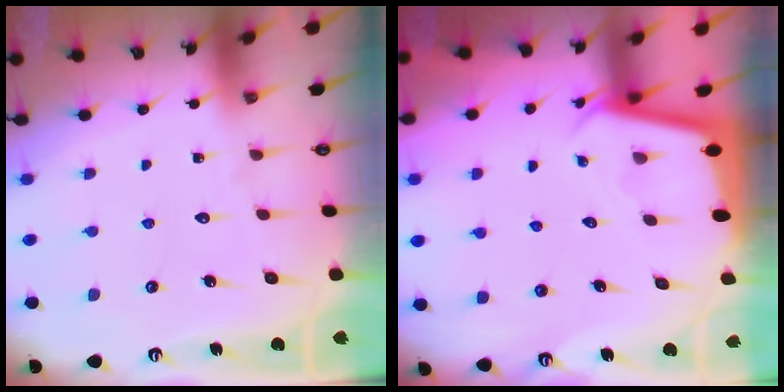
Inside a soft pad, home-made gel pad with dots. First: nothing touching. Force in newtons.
{"total": 2.5, "press": 2.5, "slide": 0.1}